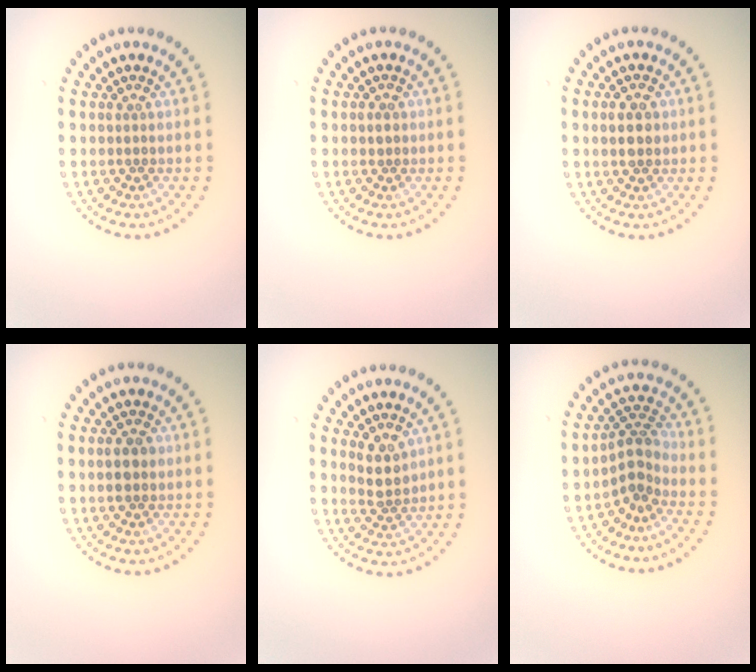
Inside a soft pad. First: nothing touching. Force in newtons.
{"total": 0.5, "press": 0.5, "slide": 0.2}
{"total": 2.7, "press": 2.7, "slide": 0.1}
{"total": 2.4, "press": 2.3, "slide": 0.2}
{"total": 2.4, "press": 2.2, "slide": 1.0}
{"total": 2.6, "press": 2.0, "slide": 1.6}